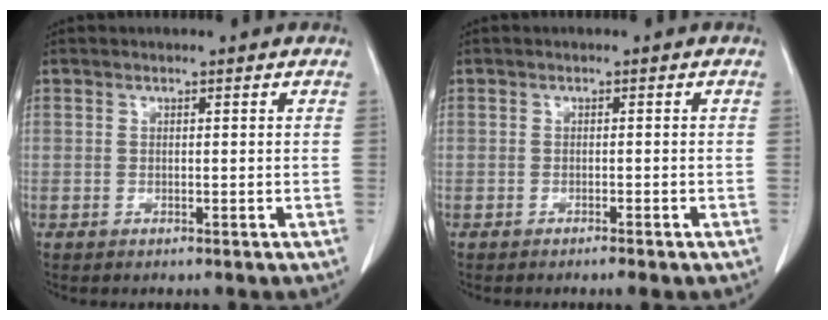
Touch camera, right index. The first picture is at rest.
{"total": 1.2, "force": [-0.9, 0.0, 0.7], "torque": [-0.016, -0.002, -0.013]}